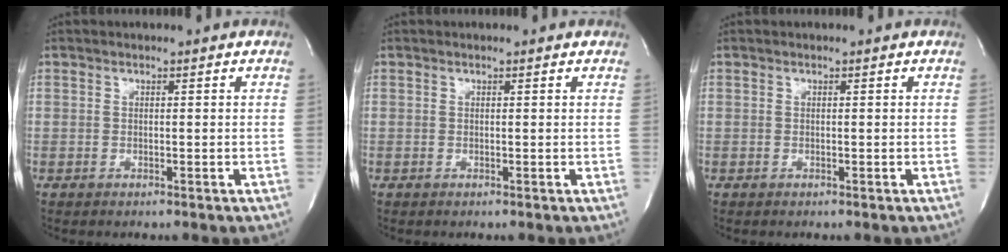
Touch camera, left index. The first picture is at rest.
{"total": 0.8, "force": [0.7, 0.2, 0.1], "torque": [-0.008, 0.005, 0.005]}
{"total": 0.0}